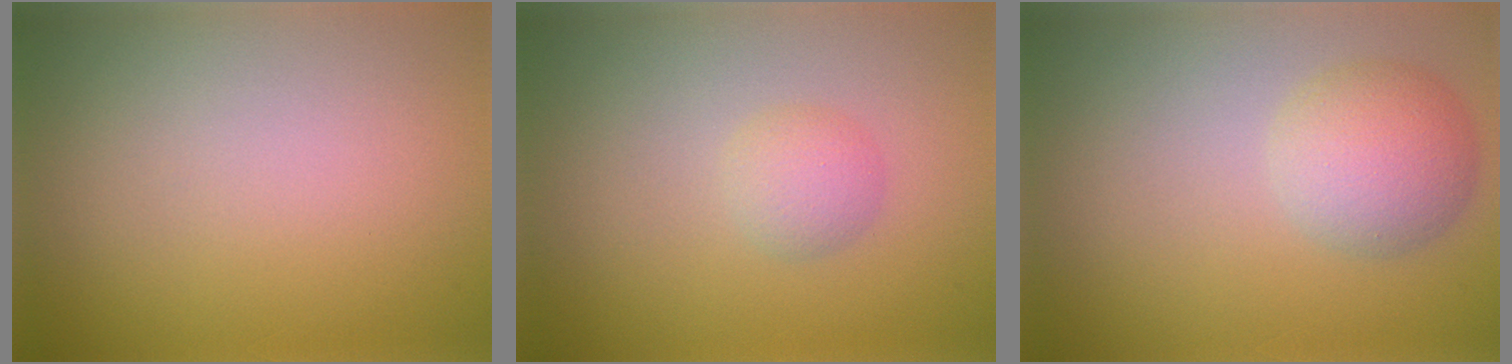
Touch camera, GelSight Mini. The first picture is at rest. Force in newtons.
{"total": 1.7, "press": 1.7, "slide": 0.1}
{"total": 4.1, "press": 4.0, "slide": 0.1}